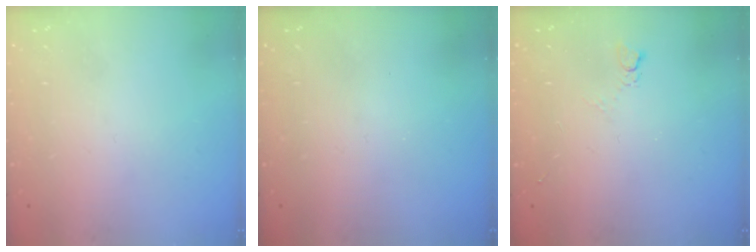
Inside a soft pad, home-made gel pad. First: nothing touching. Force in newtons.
{"total": 0.0}
{"total": 3.1, "press": 3.1, "slide": 0.5}